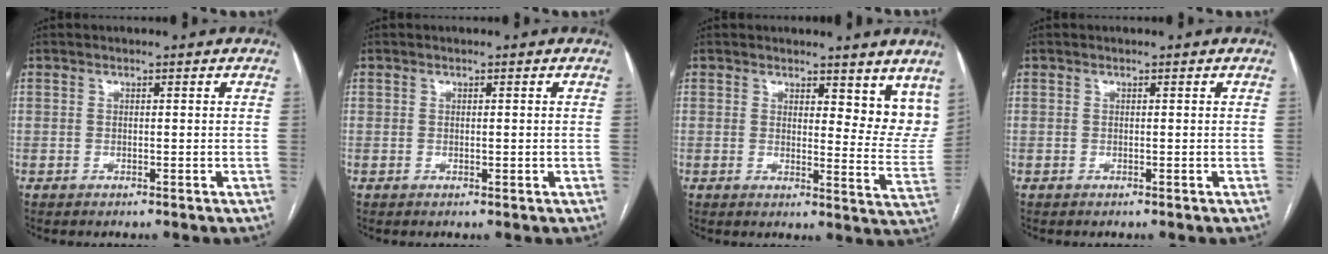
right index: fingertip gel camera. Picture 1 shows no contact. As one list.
[{"total": 0.6, "force": [0.1, 0.4, 0.4], "torque": [-0.004, -0.001, 0.002]}, {"total": 9.3, "force": [7.4, 3.2, 4.6], "torque": [-0.036, -0.033, 0.074]}, {"total": 0.0}]